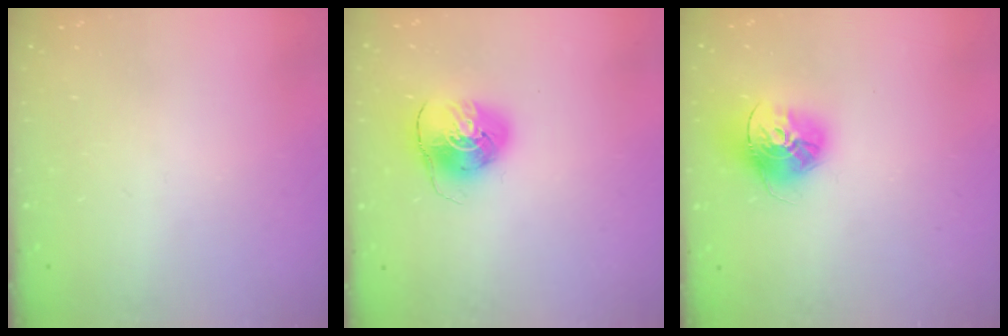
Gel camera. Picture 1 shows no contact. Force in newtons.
{"total": 7.9, "press": 7.9, "slide": 0.7}
{"total": 15.1, "press": 15.0, "slide": 1.5}